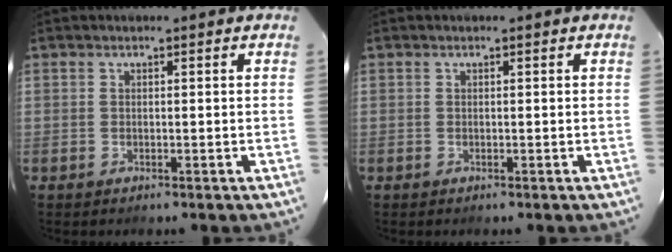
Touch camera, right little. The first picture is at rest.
{"total": 0.0}